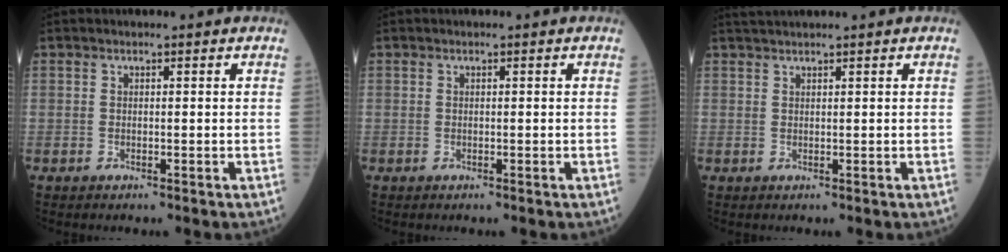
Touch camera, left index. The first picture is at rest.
{"total": 0.0}
{"total": 2.6, "force": [2.4, -0.6, 0.9], "torque": [-0.011, 0.023, 0.049]}